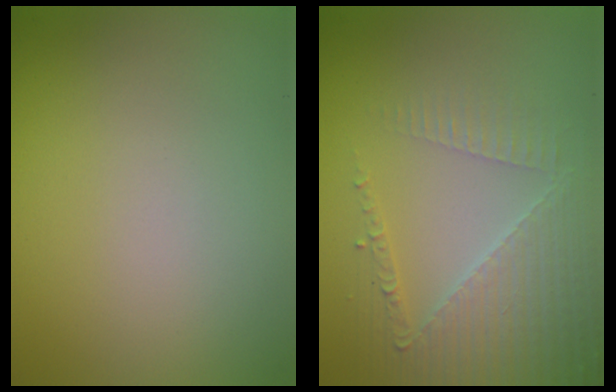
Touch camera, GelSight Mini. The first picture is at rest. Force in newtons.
{"total": 4.1, "press": 4.0, "slide": 0.6}